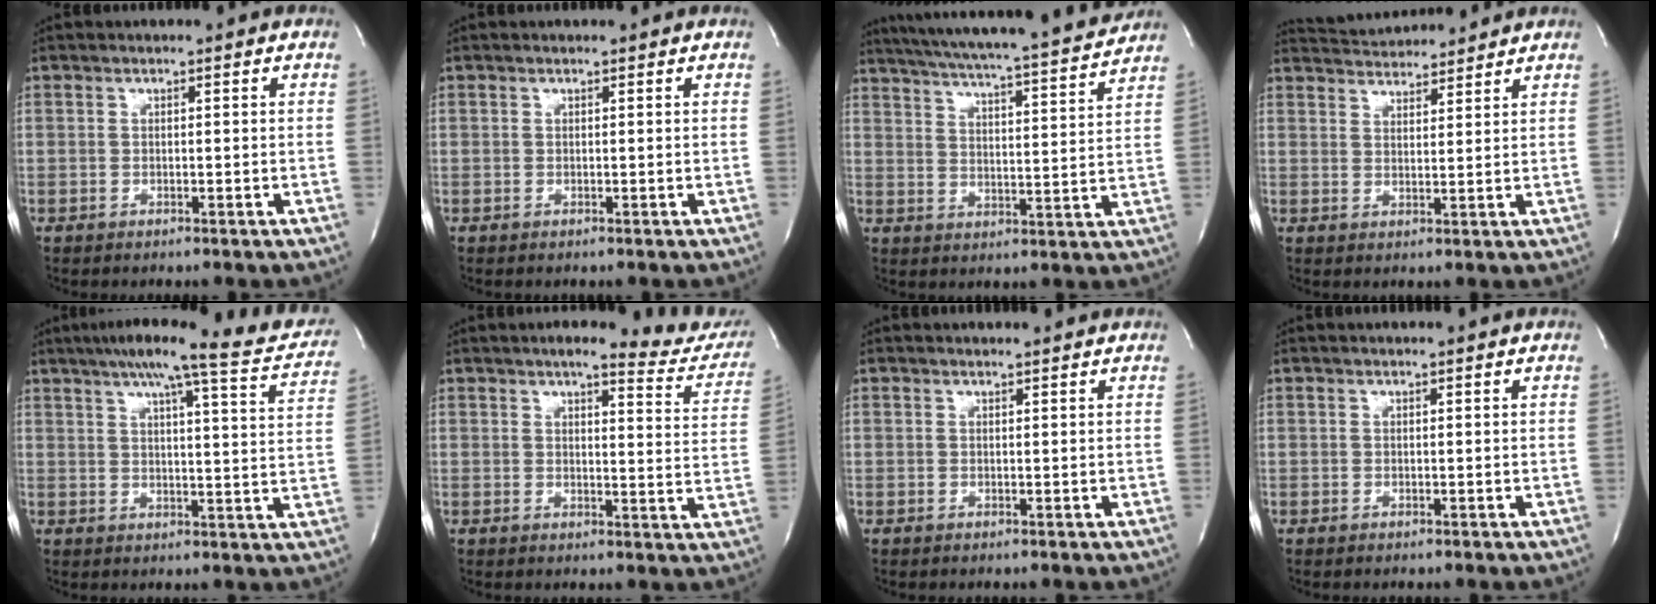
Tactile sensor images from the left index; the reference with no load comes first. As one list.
[{"total": 0.5, "force": [0.5, 0.0, 0.1], "torque": [-0.004, 0.002, 0.004]}, {"total": 20.0, "force": [18.2, 0.0, 8.3], "torque": [-0.140, -0.019, 0.253]}, {"total": 8.3, "force": [8.1, 1.0, 1.7], "torque": [-0.035, 0.022, 0.125]}, {"total": 19.5, "force": [16.3, 1.3, 10.7], "torque": [-0.156, -0.002, 0.195]}, {"total": 12.8, "force": [11.3, 2.6, 5.4], "torque": [-0.041, -0.025, 0.111]}, {"total": 2.1, "force": [2.1, 0.0, 0.3], "torque": [-0.011, 0.005, 0.024]}, {"total": 0.9, "force": [0.8, -0.1, 0.2], "torque": [-0.008, 0.000, 0.013]}]